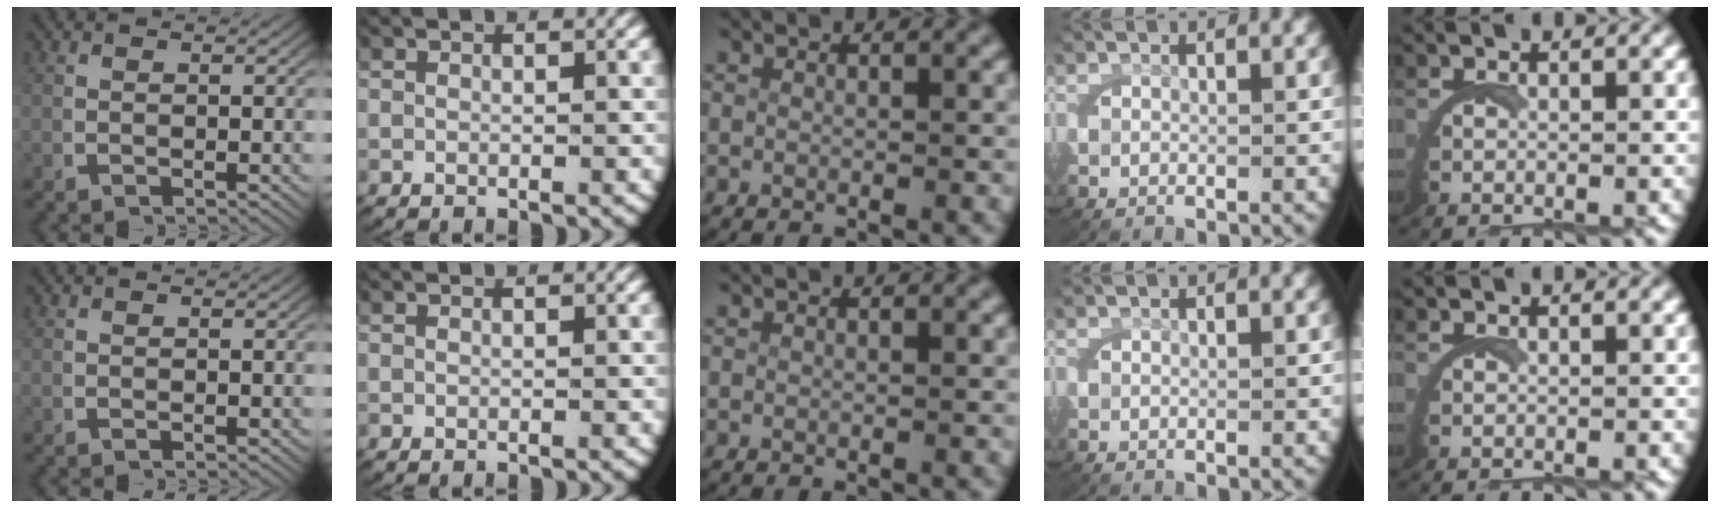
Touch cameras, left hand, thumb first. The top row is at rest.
{}